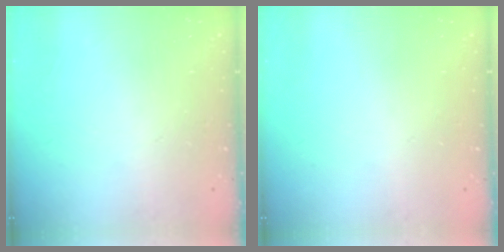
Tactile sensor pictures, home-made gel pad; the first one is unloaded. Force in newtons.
{"total": 0.0}